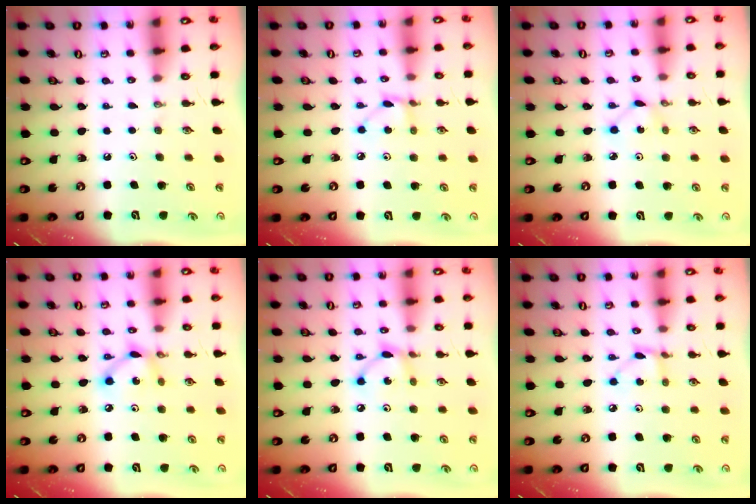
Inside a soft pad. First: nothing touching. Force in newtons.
{"total": 3.7, "press": 3.7, "slide": 0.4}
{"total": 2.3, "press": 2.3, "slide": 0.3}
{"total": 7.0, "press": 7.0, "slide": 0.3}
{"total": 6.2, "press": 6.2, "slide": 0.2}
{"total": 2.9, "press": 2.9, "slide": 0.2}